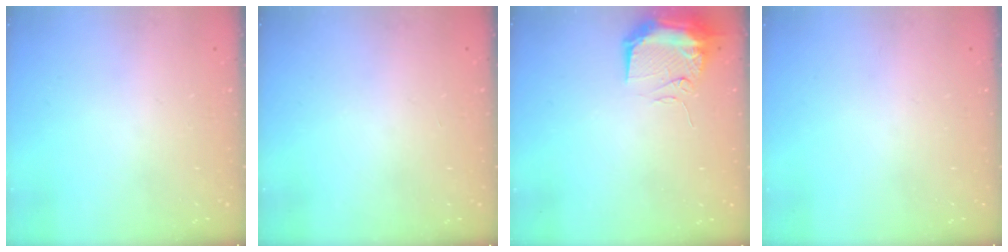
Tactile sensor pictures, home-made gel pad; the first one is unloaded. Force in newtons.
{"total": 0.0}
{"total": 10.7, "press": 10.6, "slide": 1.7}
{"total": 0.0}